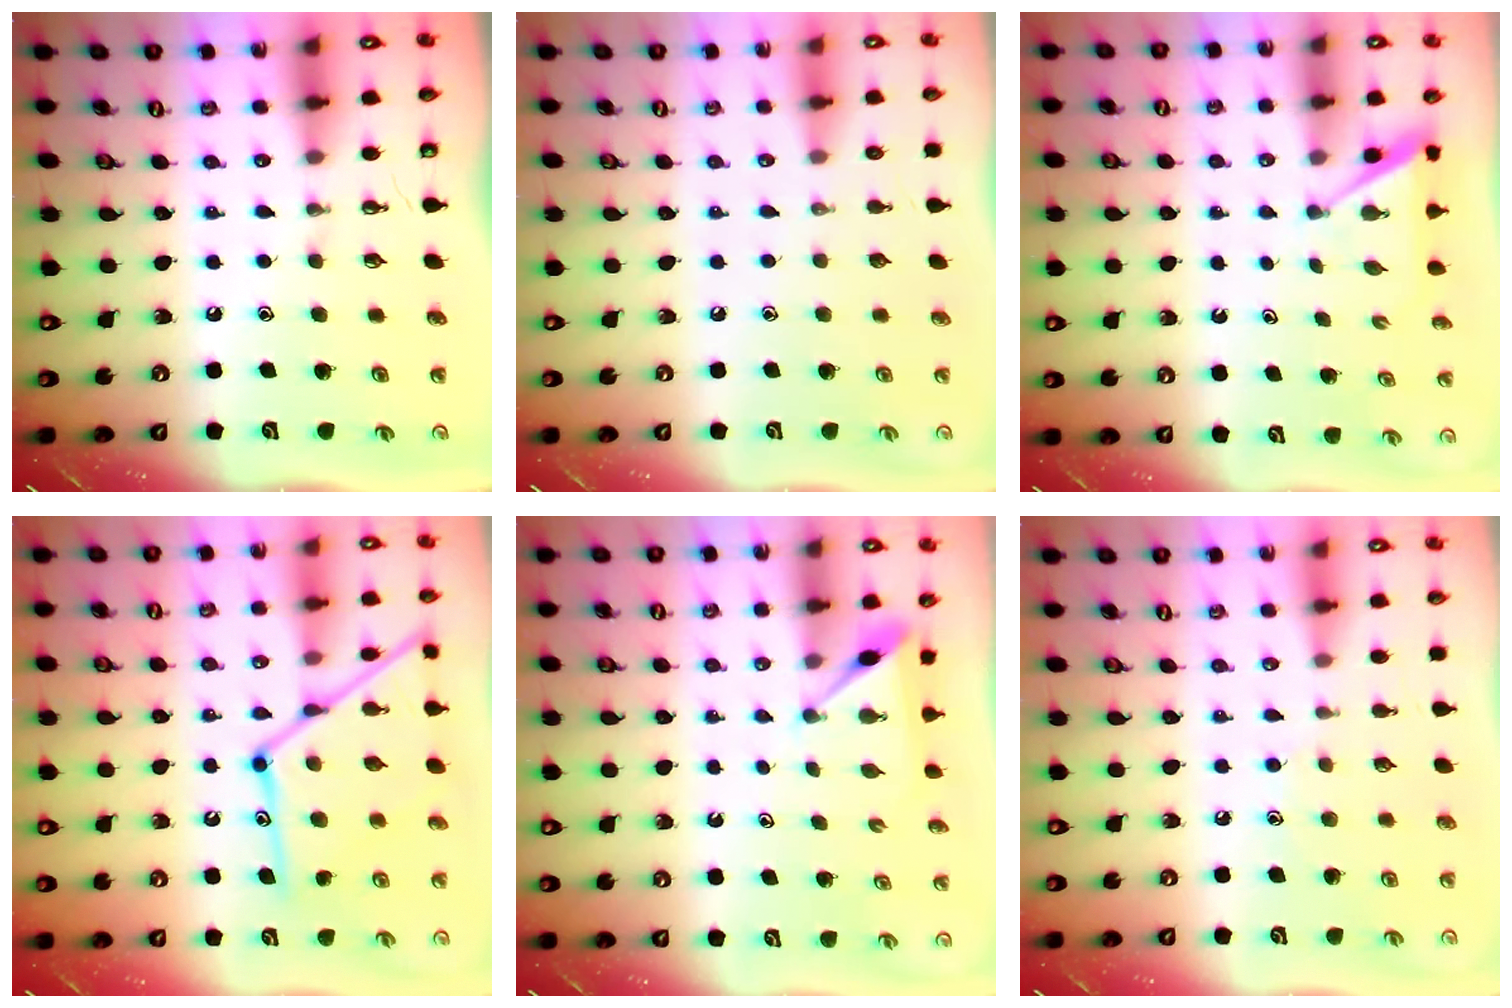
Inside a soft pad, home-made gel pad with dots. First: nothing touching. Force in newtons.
{"total": 0.0}
{"total": 3.0, "press": 3.0, "slide": 0.3}
{"total": 17.1, "press": 17.1, "slide": 1.1}
{"total": 3.7, "press": 3.7, "slide": 0.2}
{"total": 7.3, "press": 7.3, "slide": 0.7}